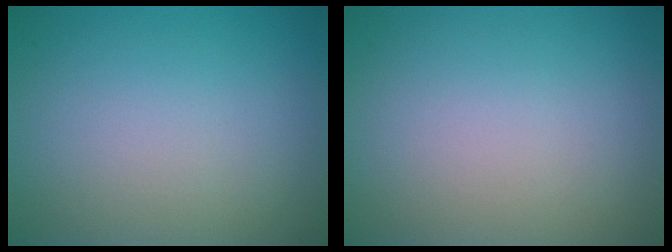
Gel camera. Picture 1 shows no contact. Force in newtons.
{"total": 0.0}